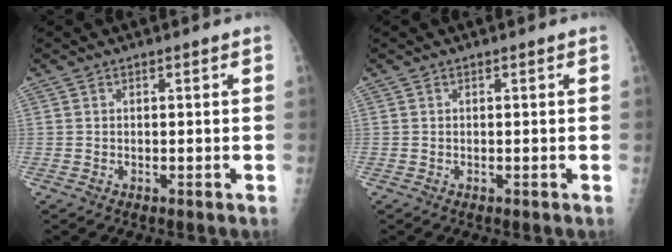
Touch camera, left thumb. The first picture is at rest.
{"total": 0.0}